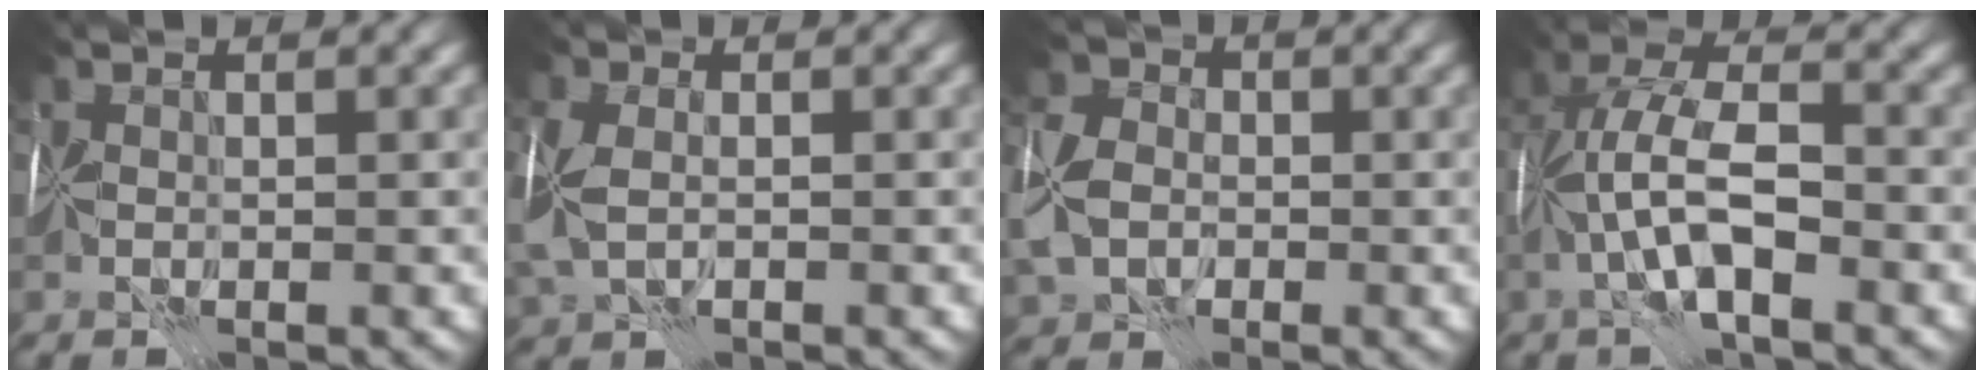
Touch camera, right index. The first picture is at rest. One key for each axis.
{"total": 4.6, "fx": -0.6, "fy": 3.3, "fz": 3.1, "tx": -0.084, "ty": -0.004, "tz": -0.008}
{"total": 6.5, "fx": -1.6, "fy": 5.1, "fz": 3.6, "tx": -0.095, "ty": -0.003, "tz": -0.043}
{"total": 6.9, "fx": -1.8, "fy": 2.3, "fz": 6.2, "tx": -0.126, "ty": 0.024, "tz": -0.039}